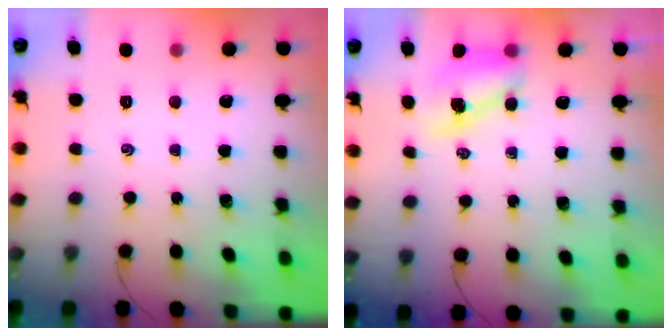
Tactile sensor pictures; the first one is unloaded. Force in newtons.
{"total": 8.1, "press": 8.0, "slide": 1.3}